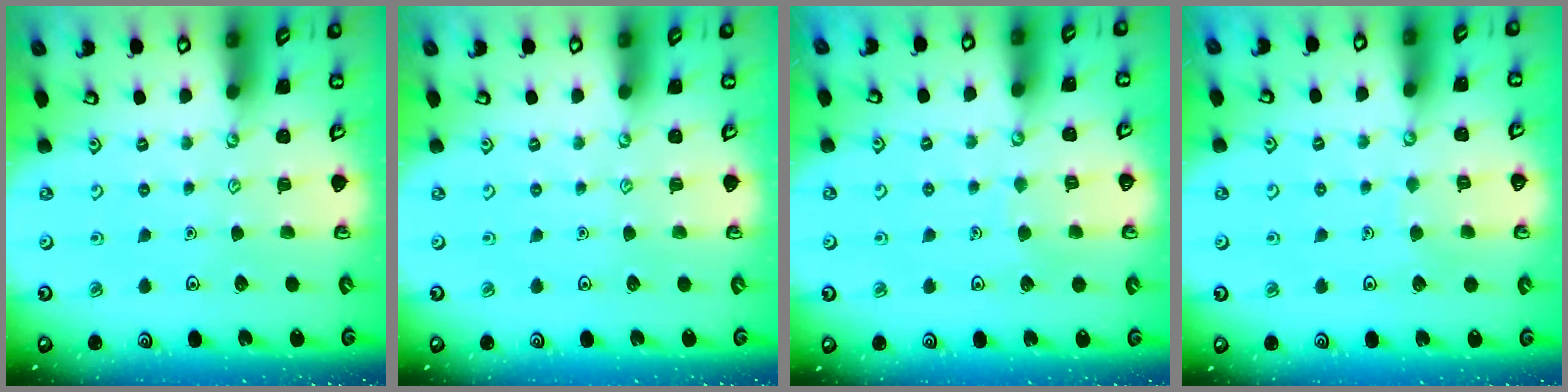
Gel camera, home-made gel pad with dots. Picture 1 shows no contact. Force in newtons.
{"total": 0.0}
{"total": 4.4, "press": 4.3, "slide": 0.4}
{"total": 4.4, "press": 4.3, "slide": 0.4}